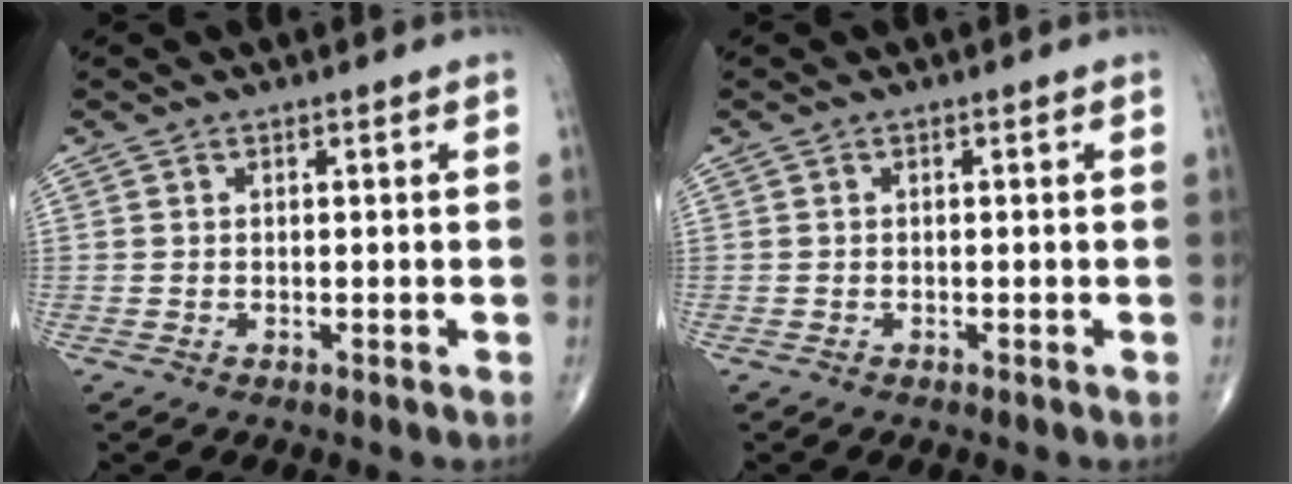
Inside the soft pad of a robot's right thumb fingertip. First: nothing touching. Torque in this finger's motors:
{"motor_torque": [-0.03, 0.16, -0.14, -0.11, -0.01]}